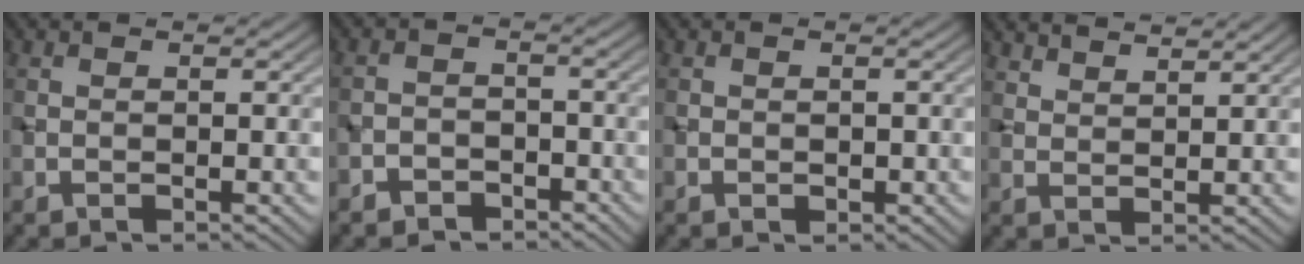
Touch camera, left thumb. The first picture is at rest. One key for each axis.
{"total": 3.0, "fx": -2.5, "fy": 1.6, "fz": 0.8, "tx": -0.011, "ty": 0.005, "tz": -0.048}
{"total": 0.7, "fx": -0.2, "fy": 0.6, "fz": 0.3, "tx": -0.004, "ty": -0.003, "tz": -0.004}
{"total": 4.0, "fx": 3.6, "fy": 1.0, "fz": 1.5, "tx": -0.026, "ty": -0.011, "tz": 0.076}